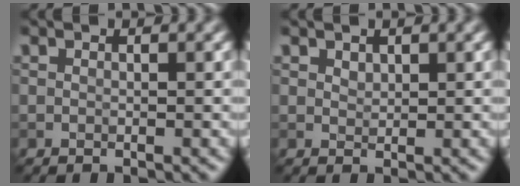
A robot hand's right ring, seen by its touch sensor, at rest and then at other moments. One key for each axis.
{"total": 0.8, "fx": 0.6, "fy": 0.5, "fz": 0.3, "tx": -0.007, "ty": 0.000, "tz": 0.014}